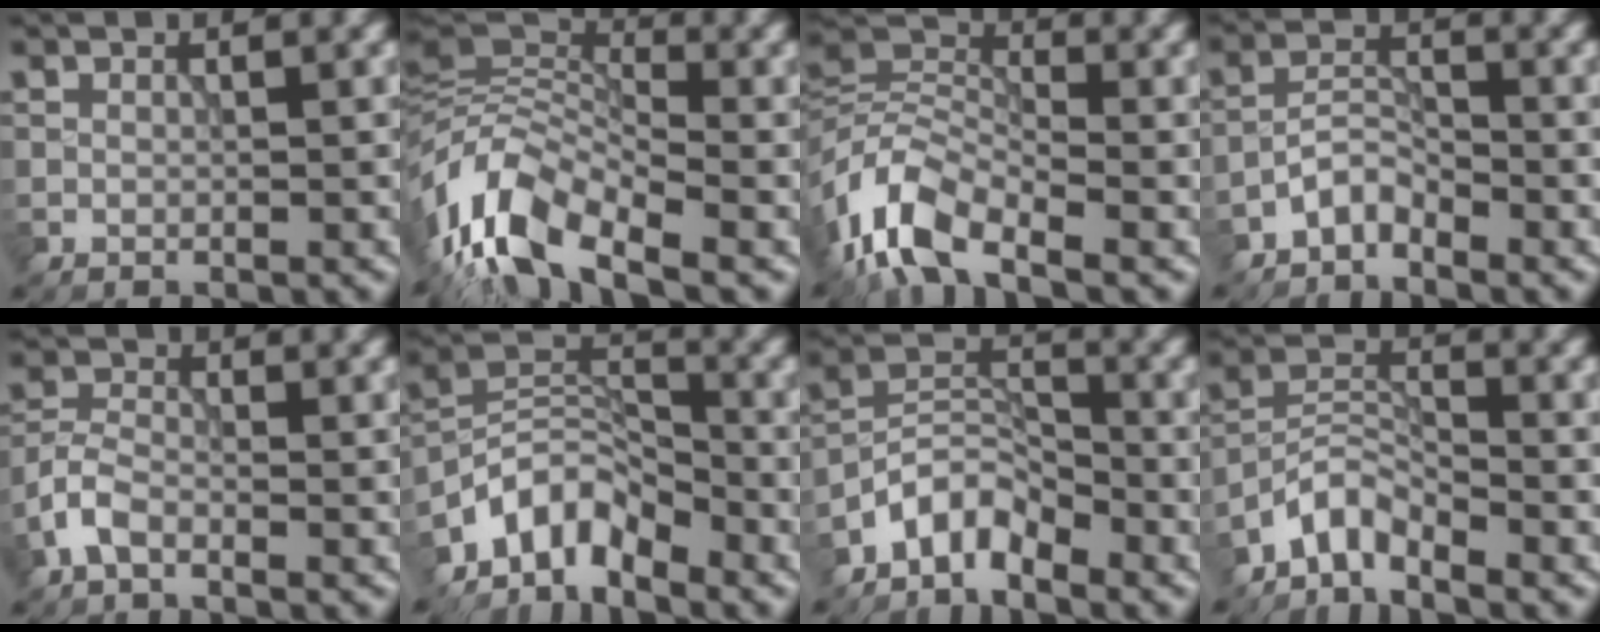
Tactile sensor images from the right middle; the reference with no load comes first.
{"total": 9.9, "force": [-4.2, 4.6, 7.7], "torque": [-0.140, 0.013, -0.101]}
{"total": 7.6, "force": [-4.3, 3.5, 5.2], "torque": [-0.100, 0.010, -0.105]}
{"total": 2.4, "force": [-2.1, 0.9, 0.9], "torque": [-0.014, 0.014, -0.045]}
{"total": 2.6, "force": [-1.6, 1.2, 1.6], "torque": [-0.035, 0.006, -0.046]}
{"total": 5.5, "force": [-4.5, 2.3, 2.1], "torque": [-0.026, 0.004, -0.099]}
{"total": 4.1, "force": [-3.4, 1.7, 1.6], "torque": [-0.023, 0.010, -0.077]}
{"total": 3.3, "force": [-2.9, 0.9, 1.1], "torque": [-0.020, 0.009, -0.070]}